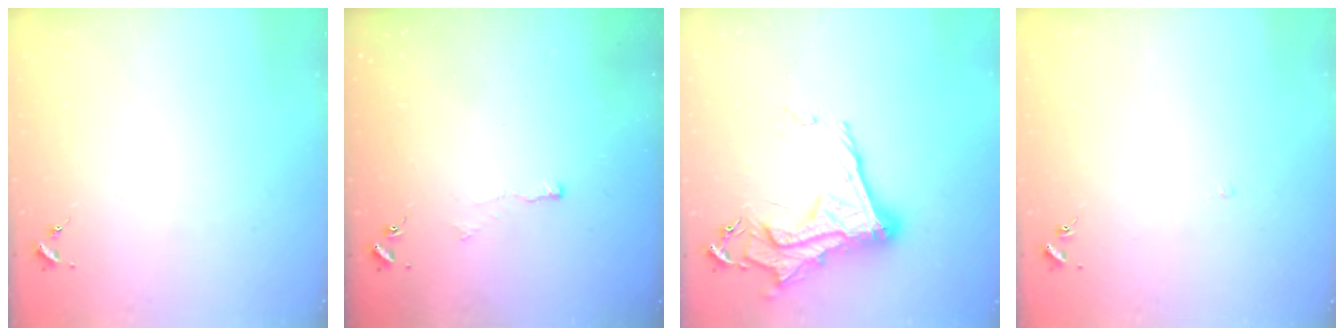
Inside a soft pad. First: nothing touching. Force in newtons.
{"total": 3.3, "press": 3.2, "slide": 0.7}
{"total": 17.3, "press": 17.3, "slide": 1.4}
{"total": 2.4, "press": 2.4, "slide": 0.3}